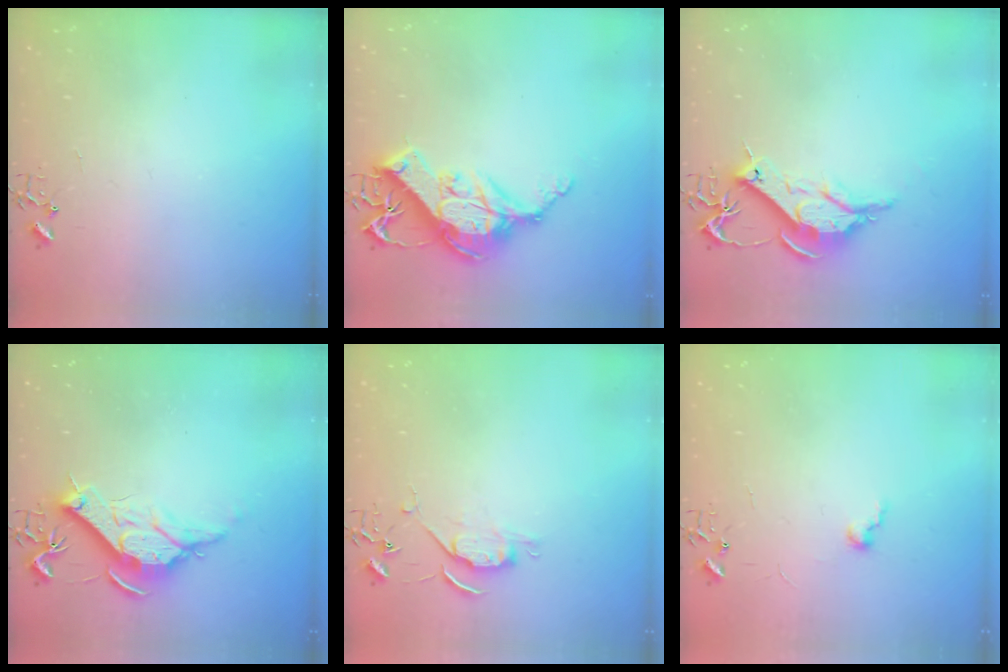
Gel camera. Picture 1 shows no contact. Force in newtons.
{"total": 15.6, "press": 15.4, "slide": 2.0}
{"total": 12.1, "press": 12.1, "slide": 1.1}
{"total": 12.5, "press": 12.5, "slide": 1.1}
{"total": 6.2, "press": 6.2, "slide": 0.8}
{"total": 6.2, "press": 6.2, "slide": 0.8}